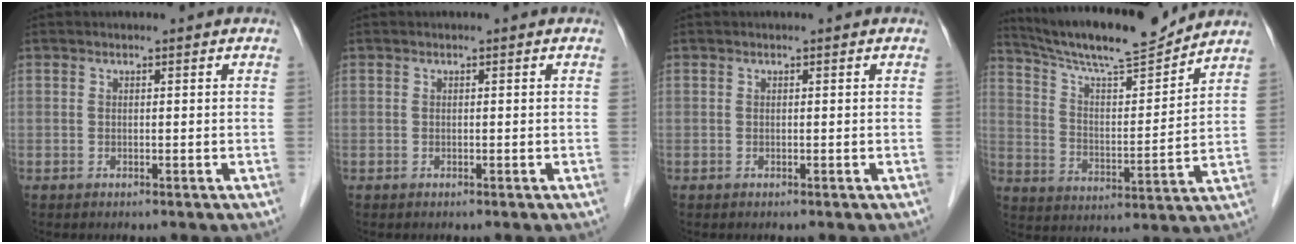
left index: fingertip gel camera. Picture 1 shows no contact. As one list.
[{"total": 0.0}, {"total": 0.0}, {"total": 15.3, "force": [14.2, 0.5, 5.6], "torque": [-0.107, 0.000, 0.237]}]